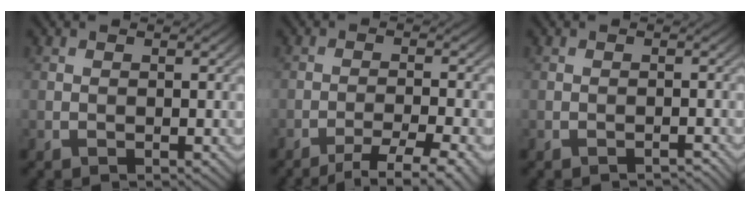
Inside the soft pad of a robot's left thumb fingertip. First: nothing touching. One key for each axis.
{"total": 3.9, "fx": -2.8, "fy": 0.1, "fz": 2.8, "tx": -0.050, "ty": 0.004, "tz": -0.043}
{"total": 1.1, "fx": -1.1, "fy": -0.1, "fz": -0.1, "tx": 0.007, "ty": 0.004, "tz": -0.021}